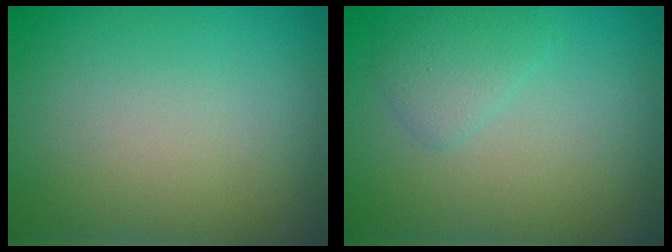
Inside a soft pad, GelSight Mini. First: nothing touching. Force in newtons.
{"total": 1.6, "press": 1.6, "slide": 0.0}